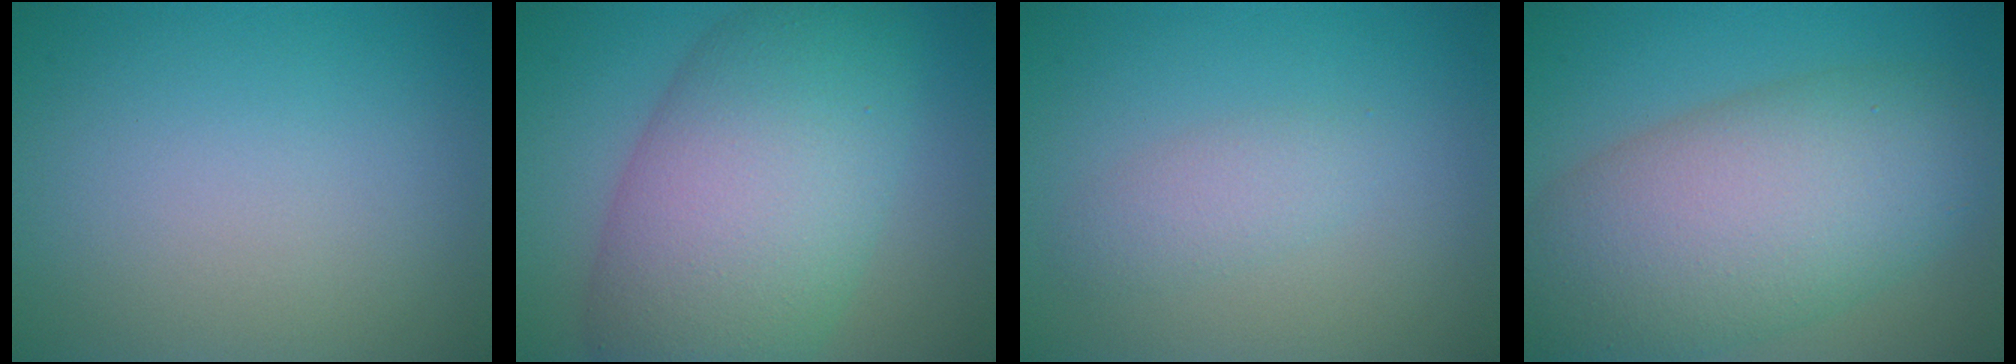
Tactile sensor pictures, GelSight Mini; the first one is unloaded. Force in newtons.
{"total": 11.8, "press": 11.8, "slide": 0.4}
{"total": 1.8, "press": 1.8, "slide": 0.0}
{"total": 11.1, "press": 11.0, "slide": 0.8}